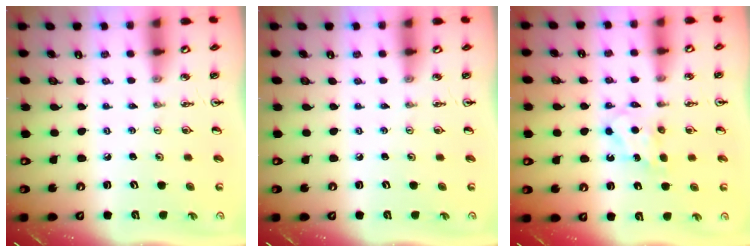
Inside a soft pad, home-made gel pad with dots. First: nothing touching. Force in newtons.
{"total": 0.0}
{"total": 5.9, "press": 5.8, "slide": 1.3}